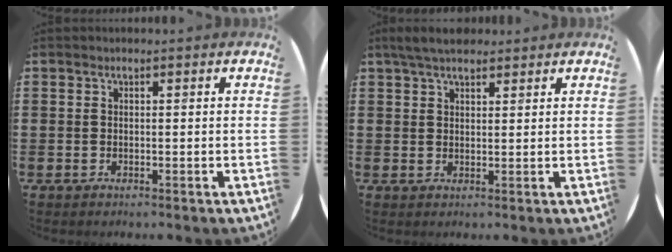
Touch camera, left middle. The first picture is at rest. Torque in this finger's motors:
{"motor_torque": [0.91, -0.88, 0.08, 0.10]}